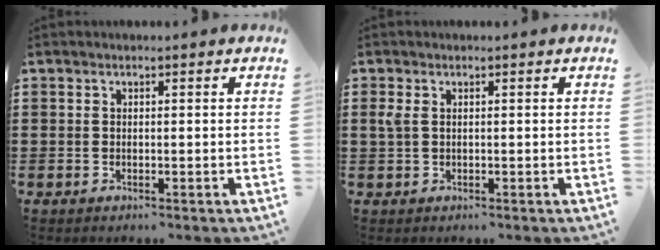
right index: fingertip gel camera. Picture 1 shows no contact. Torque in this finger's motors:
{"motor_torque": [0.38, -0.08, 0.16, 0.06]}